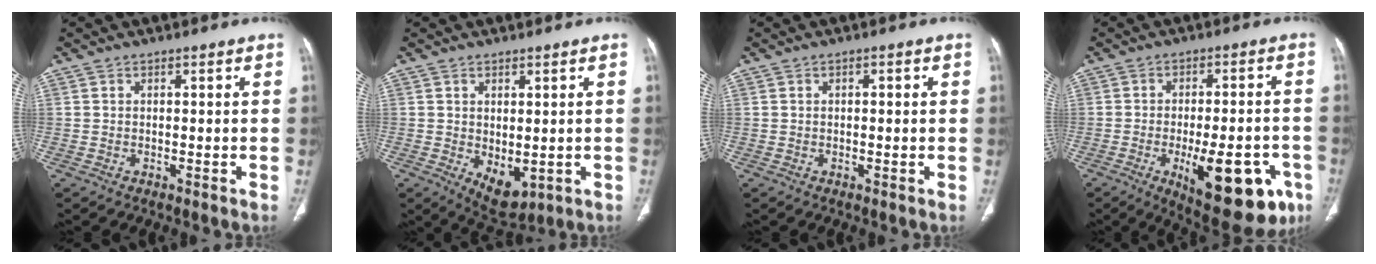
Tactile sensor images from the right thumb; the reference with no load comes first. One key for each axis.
{"total": 6.2, "fx": -0.9, "fy": 3.6, "fz": 5.0, "tx": -0.066, "ty": -0.009, "tz": 0.007}
{"total": 1.2, "fx": 0.3, "fy": 0.4, "fz": 1.1, "tx": -0.020, "ty": 0.006, "tz": 0.005}
{"total": 19.1, "fx": -7.4, "fy": 7.6, "fz": 15.8, "tx": -0.168, "ty": 0.016, "tz": -0.085}